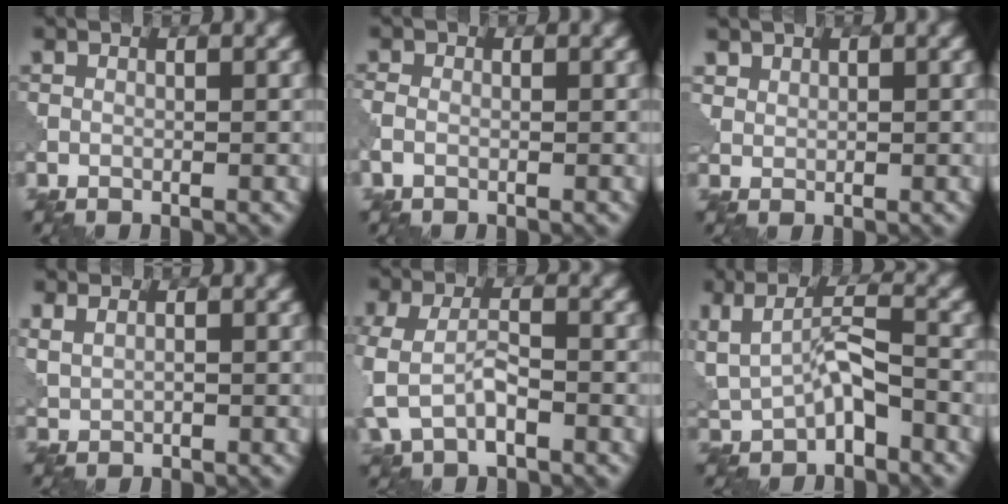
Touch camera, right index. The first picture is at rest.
{"total": 1.2, "force": [-0.5, 0.8, 0.7], "torque": [-0.019, 0.000, -0.015]}
{"total": 1.6, "force": [1.1, 1.1, 0.2], "torque": [-0.007, -0.003, 0.027]}
{"total": 2.2, "force": [1.3, 1.3, 1.2], "torque": [-0.035, 0.006, 0.028]}
{"total": 4.6, "force": [-1.6, 2.6, 3.5], "torque": [-0.089, -0.005, -0.033]}
{"total": 4.5, "force": [-0.4, 1.9, 4.1], "torque": [-0.080, -0.002, -0.009]}